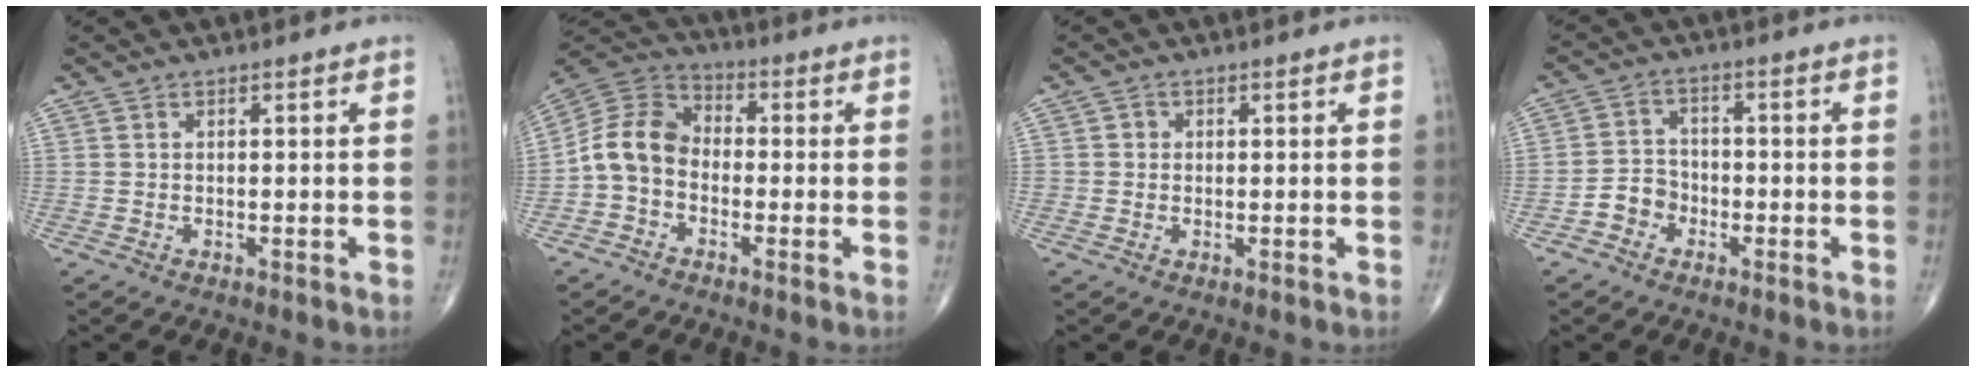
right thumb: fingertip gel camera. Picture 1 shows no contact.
{"total": 9.1, "force": [-2.1, 7.0, 5.5], "torque": [-0.093, 0.036, -0.058]}
{"total": 1.3, "force": [0.0, 1.3, 0.2], "torque": [0.005, 0.003, -0.002]}
{"total": 4.6, "force": [-2.3, 3.7, 1.4], "torque": [-0.005, 0.021, -0.051]}